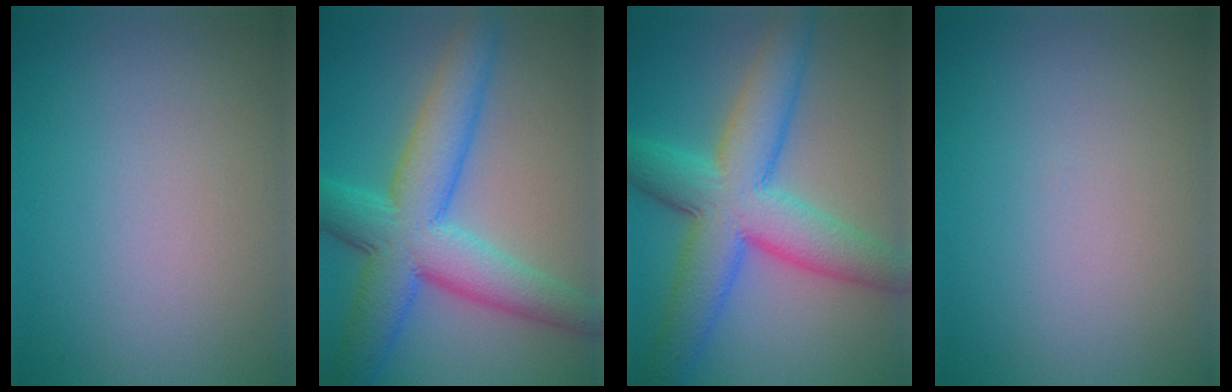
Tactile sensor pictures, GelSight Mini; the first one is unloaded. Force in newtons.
{"total": 9.3, "press": 9.3, "slide": 0.4}
{"total": 9.5, "press": 9.5, "slide": 0.1}
{"total": 0.0}